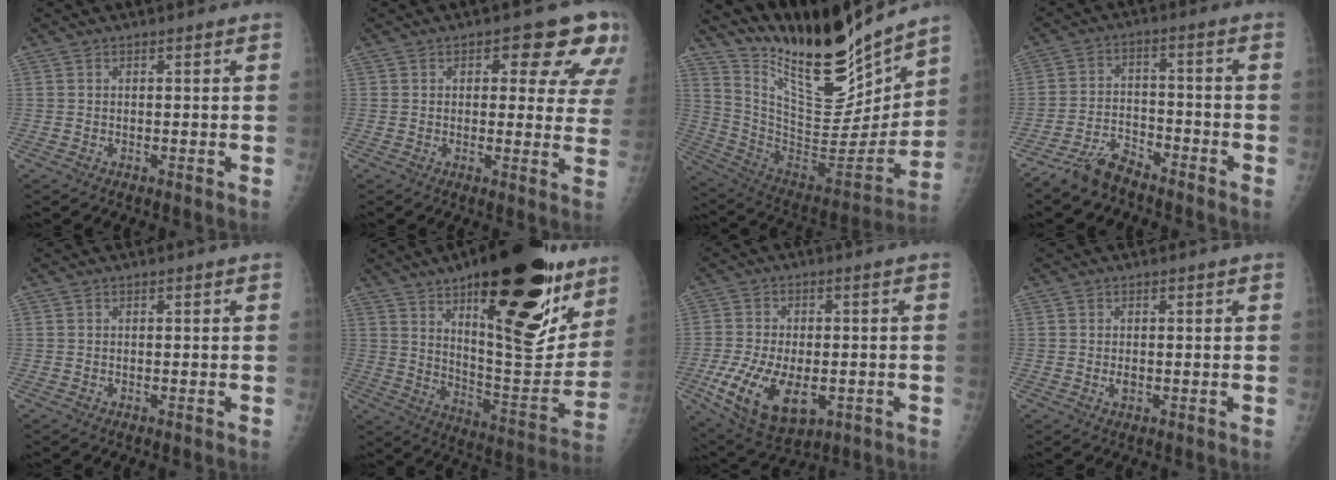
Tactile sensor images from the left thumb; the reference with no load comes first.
{"total": 11.5, "force": [6.0, 5.8, 7.9], "torque": [-0.037, -0.025, 0.059]}
{"total": 24.0, "force": [20.0, 5.4, 12.2], "torque": [-0.159, -0.118, 0.347]}
{"total": 6.7, "force": [-5.9, 2.2, 2.3], "torque": [-0.043, 0.030, -0.115]}
{"total": 0.0}
{"total": 32.3, "force": [16.9, 11.8, 25.0], "torque": [-0.322, -0.065, 0.255]}
{"total": 14.6, "force": [-4.3, 8.1, 11.4], "torque": [-0.215, -0.005, -0.056]}
{"total": 1.1, "force": [0.2, 0.7, 0.8], "torque": [-0.007, -0.001, 0.003]}